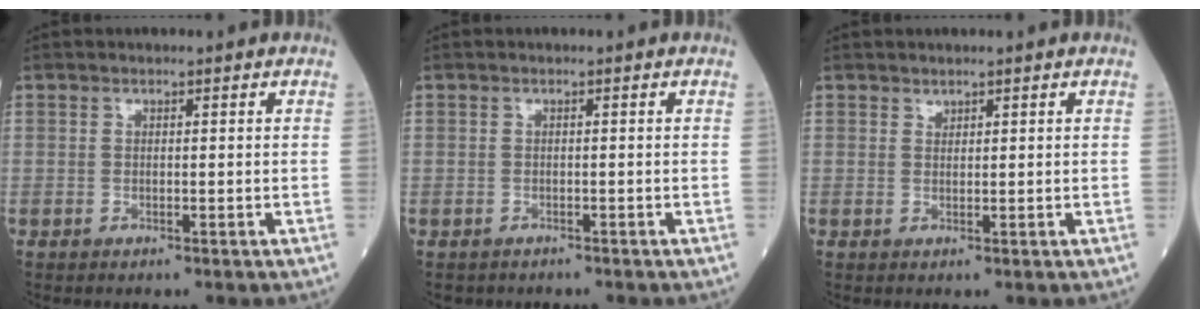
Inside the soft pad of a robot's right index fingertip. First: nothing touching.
{"total": 1.4, "force": [-1.1, 0.7, -0.2], "torque": [-0.005, 0.002, -0.019]}
{"total": 0.6, "force": [0.6, 0.2, 0.1], "torque": [-0.002, -0.003, 0.010]}